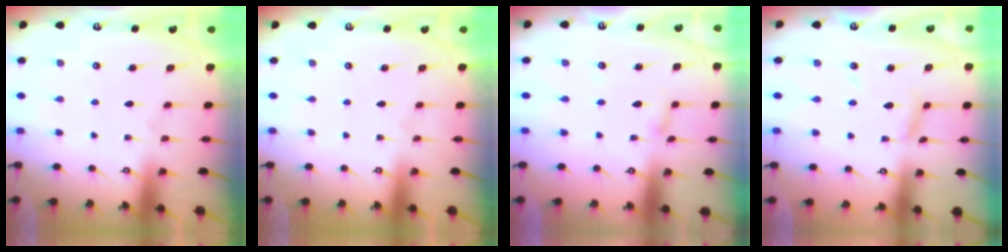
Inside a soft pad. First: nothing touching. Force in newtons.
{"total": 0.0}
{"total": 1.8, "press": 1.7, "slide": 0.2}
{"total": 5.5, "press": 5.5, "slide": 0.3}